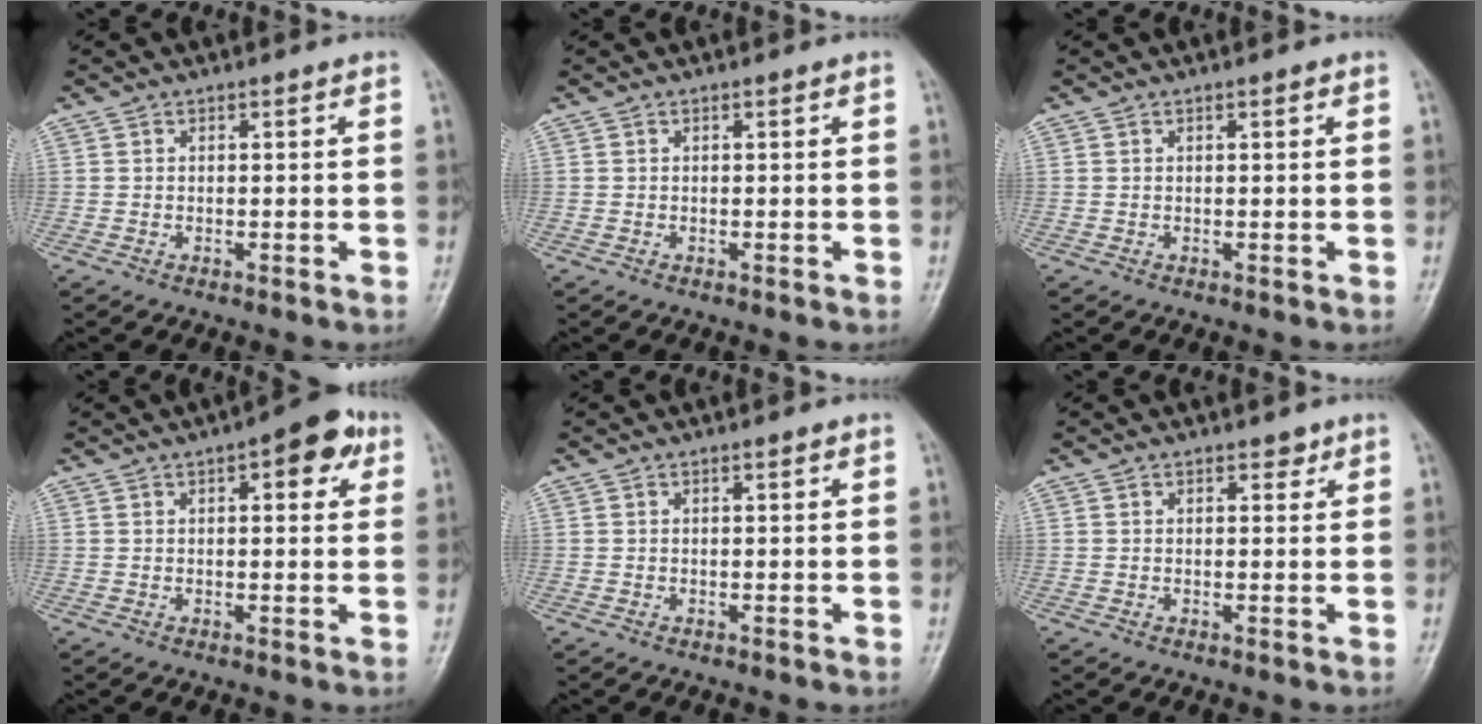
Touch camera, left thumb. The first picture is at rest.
{"total": 0.0}
{"total": 0.7, "force": [0.4, 0.2, 0.6], "torque": [-0.010, 0.000, 0.004]}
{"total": 7.4, "force": [3.1, 3.1, 6.0], "torque": [-0.051, 0.002, 0.029]}
{"total": 0.6, "force": [0.3, 0.1, 0.5], "torque": [-0.008, 0.000, 0.004]}
{"total": 1.7, "force": [1.1, 1.0, 0.8], "torque": [0.003, -0.004, 0.012]}